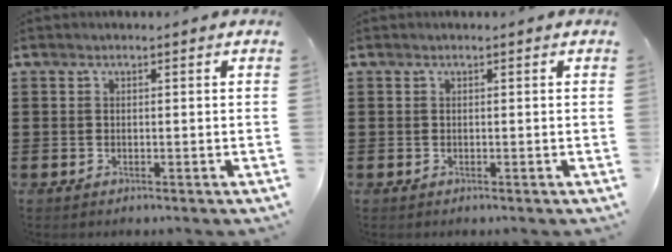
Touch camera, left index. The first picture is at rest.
{"total": 0.0}